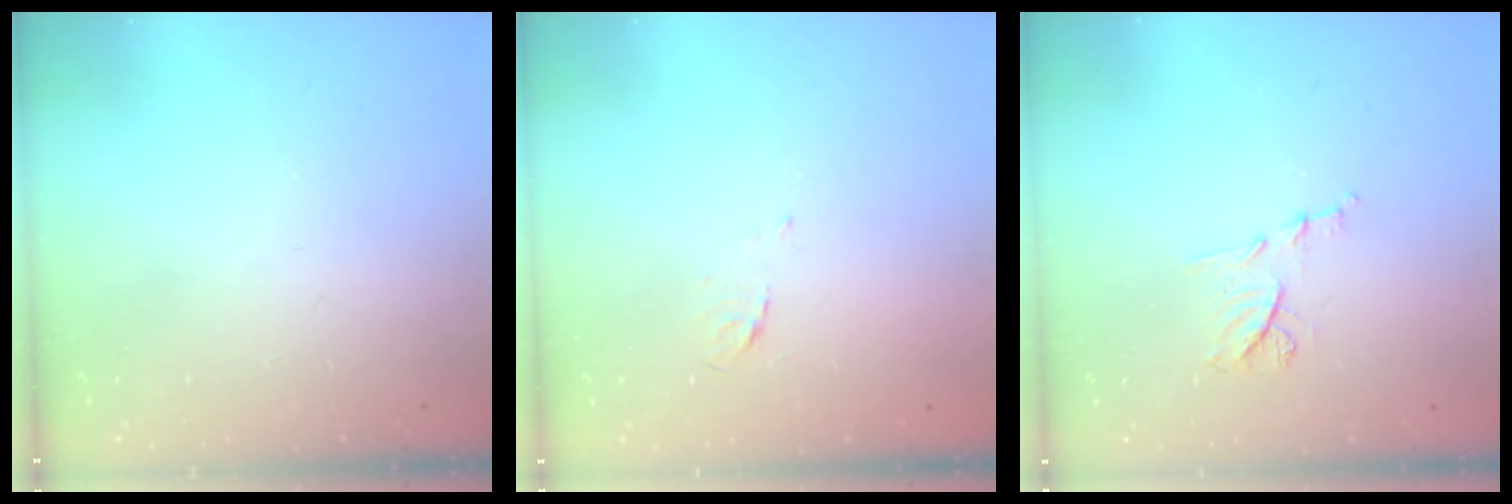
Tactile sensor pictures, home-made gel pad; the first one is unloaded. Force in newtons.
{"total": 3.5, "press": 3.4, "slide": 0.8}
{"total": 7.3, "press": 7.2, "slide": 0.9}